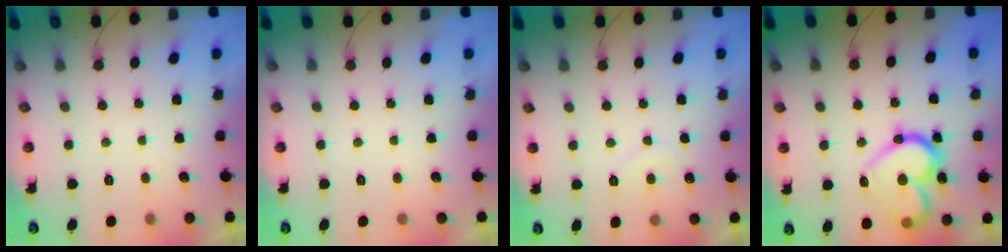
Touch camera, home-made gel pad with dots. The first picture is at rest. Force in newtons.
{"total": 0.0}
{"total": 5.6, "press": 5.6, "slide": 0.5}
{"total": 17.0, "press": 16.9, "slide": 2.1}